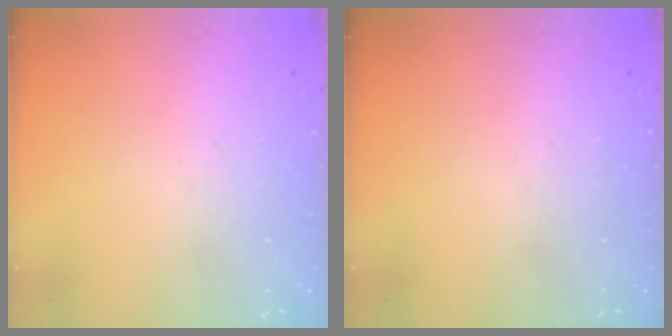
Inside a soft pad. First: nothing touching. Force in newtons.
{"total": 0.0}